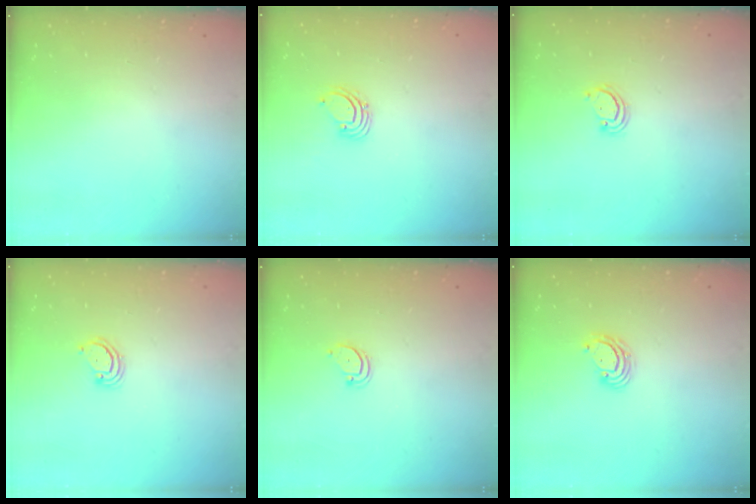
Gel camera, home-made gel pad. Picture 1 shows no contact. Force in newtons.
{"total": 1.6, "press": 1.6, "slide": 0.1}
{"total": 2.5, "press": 2.4, "slide": 0.2}
{"total": 2.9, "press": 2.9, "slide": 0.2}
{"total": 3.0, "press": 3.0, "slide": 0.3}
{"total": 3.9, "press": 3.9, "slide": 0.1}